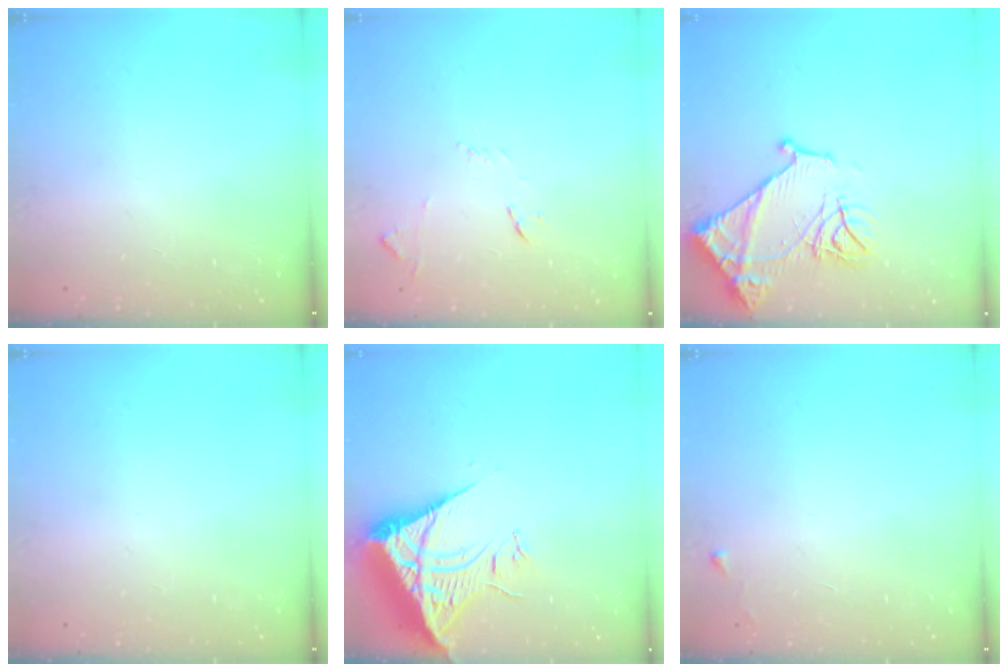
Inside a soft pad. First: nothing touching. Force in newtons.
{"total": 7.8, "press": 7.8, "slide": 0.6}
{"total": 13.5, "press": 13.4, "slide": 1.3}
{"total": 0.0}
{"total": 10.3, "press": 10.3, "slide": 1.2}
{"total": 3.5, "press": 3.4, "slide": 0.5}